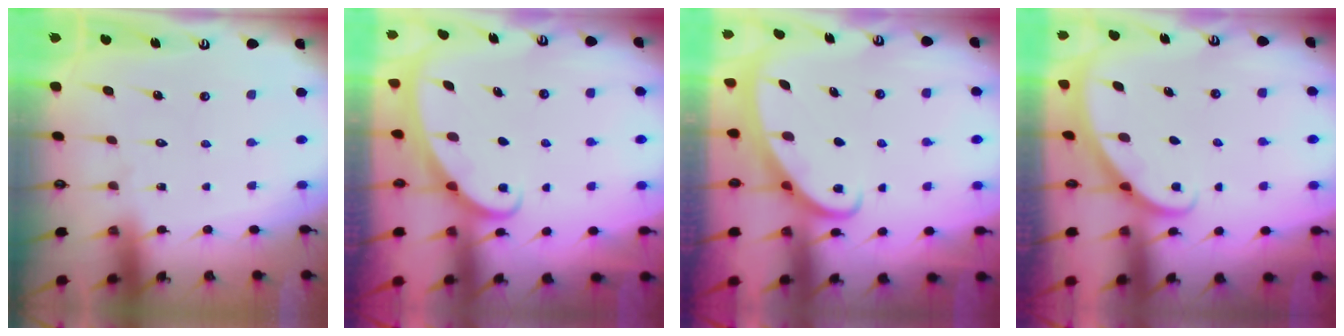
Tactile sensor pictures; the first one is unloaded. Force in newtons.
{"total": 2.2, "press": 2.2, "slide": 0.1}
{"total": 2.4, "press": 2.4, "slide": 0.4}
{"total": 2.1, "press": 2.1, "slide": 0.1}